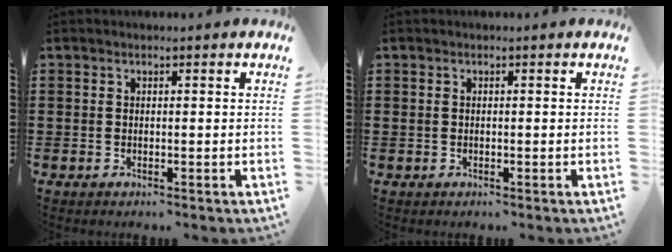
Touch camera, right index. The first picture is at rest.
{"total": 0.0}